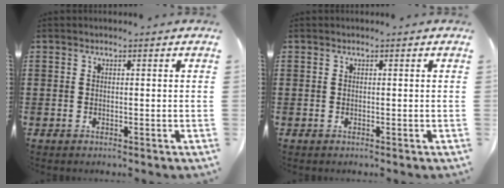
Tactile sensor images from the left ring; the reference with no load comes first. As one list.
[{"total": 0.0}]